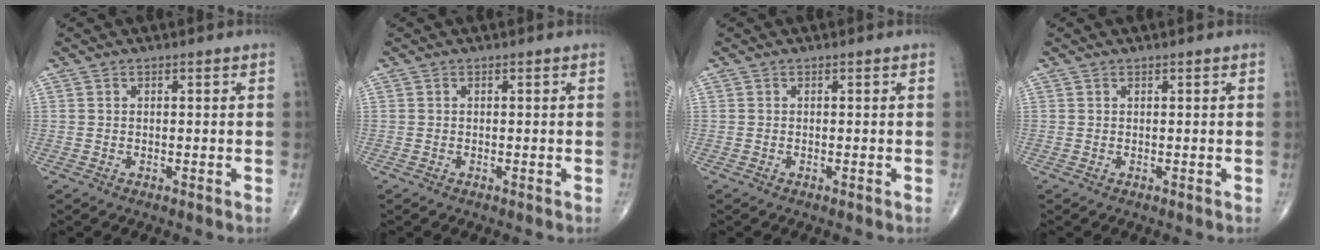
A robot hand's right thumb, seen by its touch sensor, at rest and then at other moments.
{"total": 0.0}
{"total": 0.0}
{"total": 0.0}